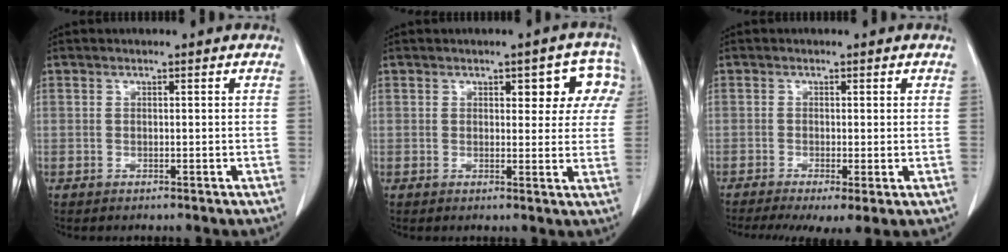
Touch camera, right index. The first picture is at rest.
{"total": 6.5, "force": [2.9, 3.2, 4.8], "torque": [-0.034, 0.016, 0.028]}
{"total": 6.4, "force": [-3.6, 1.5, 5.1], "torque": [-0.079, -0.019, -0.061]}